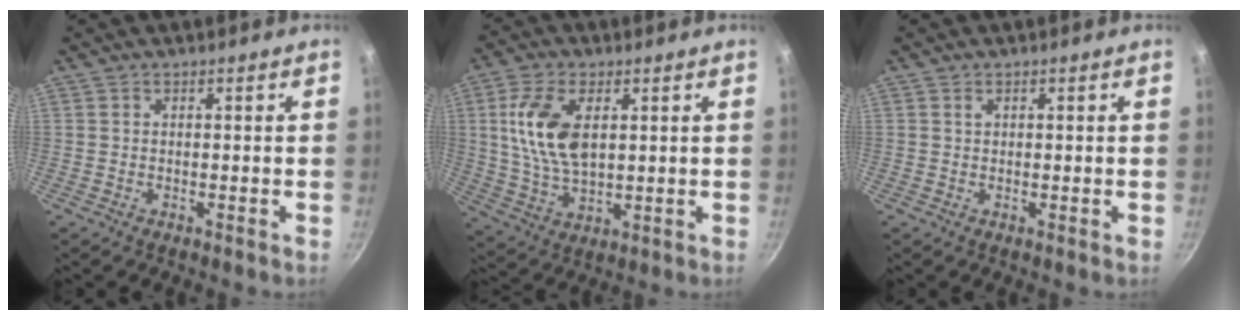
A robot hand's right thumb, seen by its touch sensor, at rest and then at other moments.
{"total": 12.4, "force": [2.8, 6.8, 10.1], "torque": [-0.189, -0.011, 0.056]}
{"total": 0.6, "force": [0.3, 0.4, 0.3], "torque": [-0.003, 0.000, 0.004]}